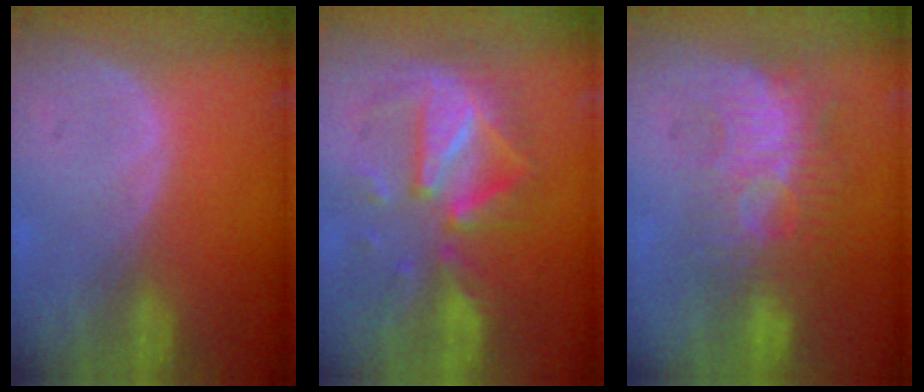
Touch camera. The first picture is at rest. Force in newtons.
{"total": 9.6, "press": 9.6, "slide": 0.6}
{"total": 9.4, "press": 8.4, "slide": 4.1}